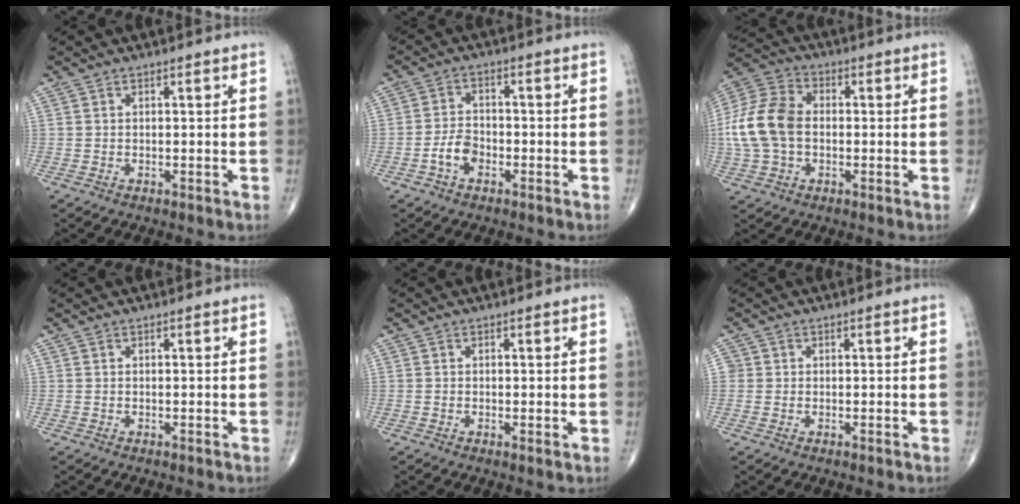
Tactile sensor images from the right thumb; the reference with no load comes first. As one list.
[{"total": 4.6, "force": [-2.1, 2.9, 2.9], "torque": [-0.047, 0.020, -0.044]}, {"total": 13.8, "force": [-0.6, 9.5, 9.9], "torque": [-0.207, 0.029, -0.017]}, {"total": 0.0}, {"total": 0.7, "force": [-0.1, 0.2, 0.7], "torque": [-0.017, -0.004, -0.004]}, {"total": 1.2, "force": [0.1, 1.2, 0.2], "torque": [0.009, 0.004, -0.002]}]